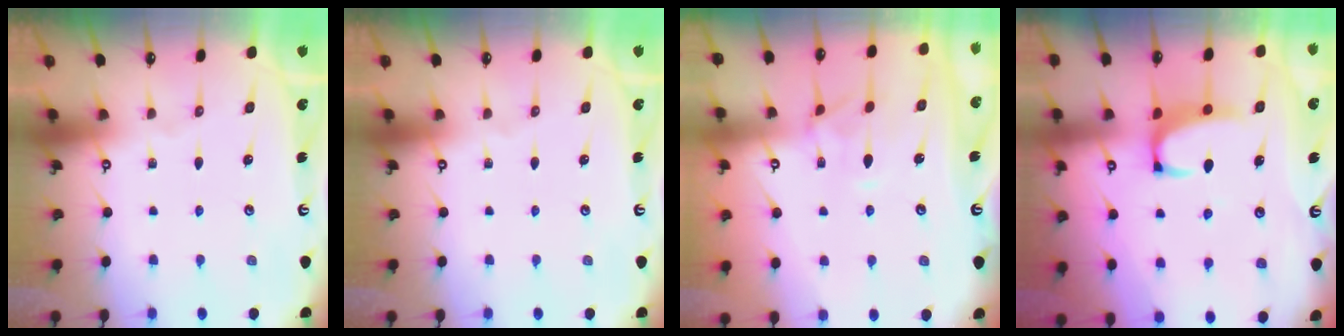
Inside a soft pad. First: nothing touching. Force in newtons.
{"total": 0.0}
{"total": 1.4, "press": 1.1, "slide": 0.9}
{"total": 2.6, "press": 2.5, "slide": 0.7}